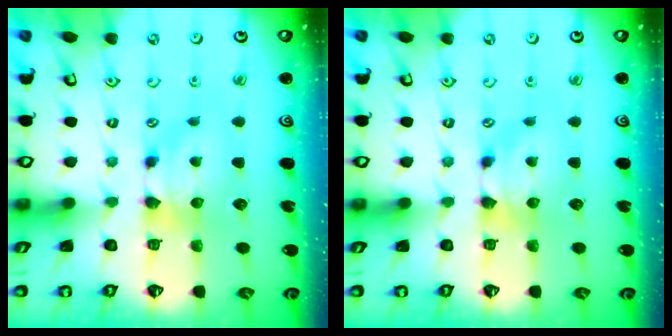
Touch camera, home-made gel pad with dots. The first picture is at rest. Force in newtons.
{"total": 0.0}